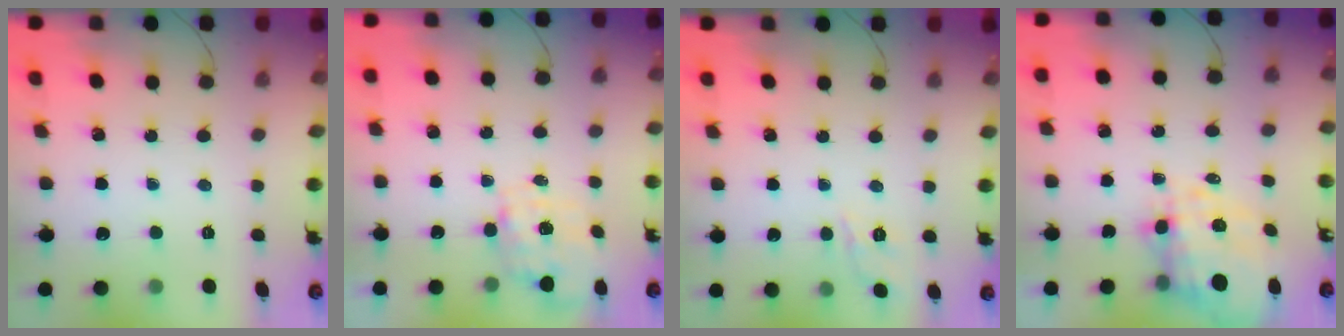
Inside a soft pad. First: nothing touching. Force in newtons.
{"total": 4.1, "press": 3.9, "slide": 1.3}
{"total": 5.5, "press": 5.2, "slide": 1.6}
{"total": 8.8, "press": 8.2, "slide": 3.4}